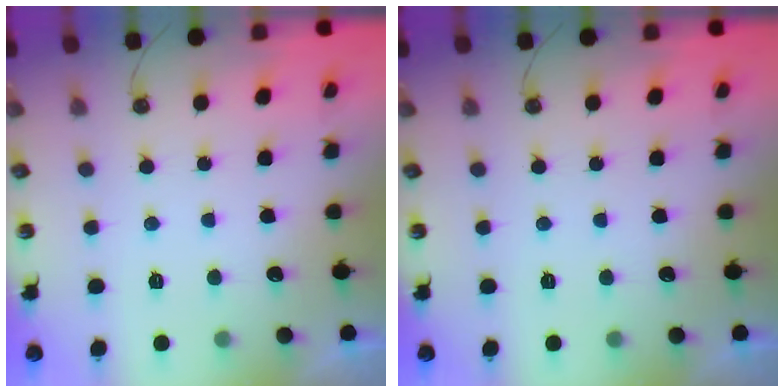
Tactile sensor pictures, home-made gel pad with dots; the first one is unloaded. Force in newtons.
{"total": 0.0}